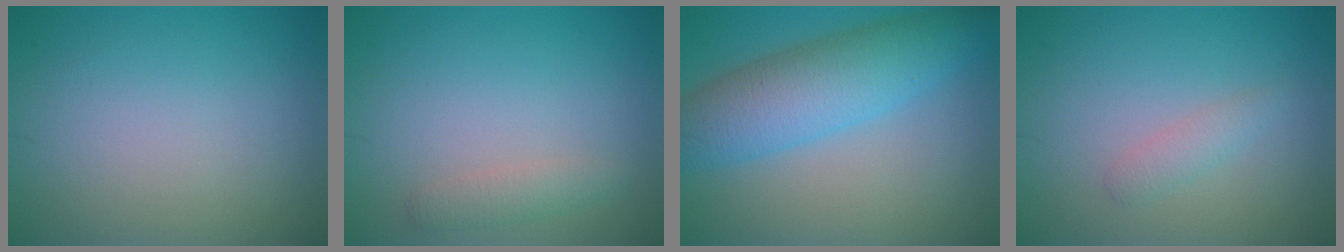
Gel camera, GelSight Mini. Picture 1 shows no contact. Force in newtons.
{"total": 1.5, "press": 1.5, "slide": 0.0}
{"total": 7.1, "press": 7.1, "slide": 0.3}
{"total": 1.3, "press": 1.3, "slide": 0.1}